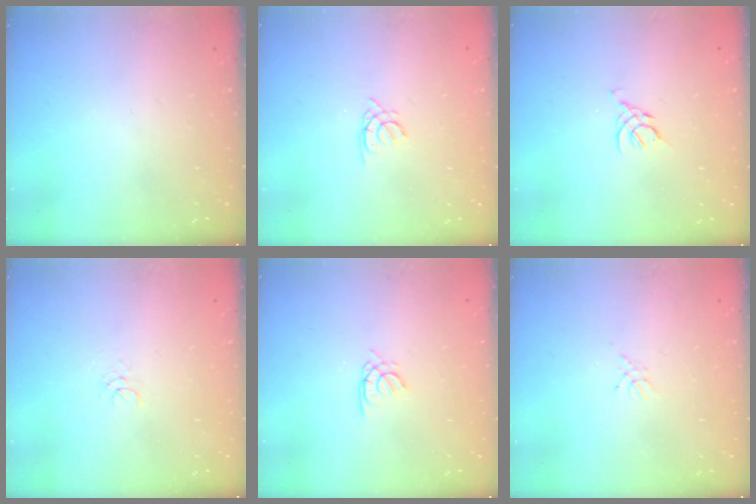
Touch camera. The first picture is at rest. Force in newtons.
{"total": 0.5, "press": 0.4, "slide": 0.3}
{"total": 2.5, "press": 2.5, "slide": 0.7}
{"total": 3.0, "press": 3.0, "slide": 0.2}
{"total": 1.5, "press": 1.4, "slide": 0.4}
{"total": 2.3, "press": 2.2, "slide": 0.3}